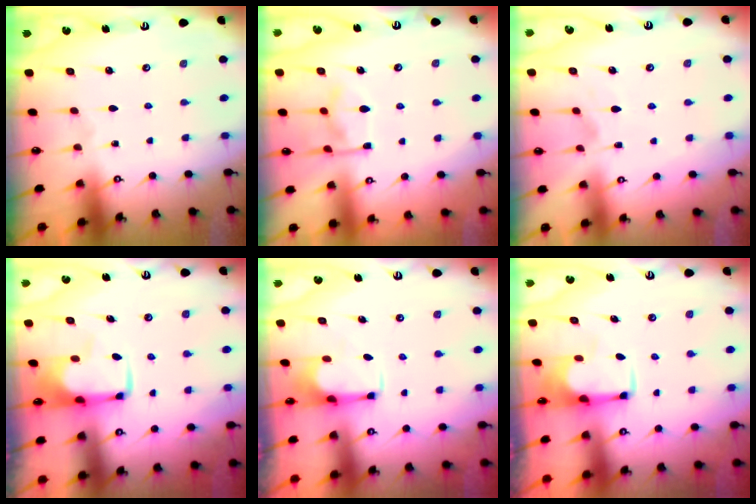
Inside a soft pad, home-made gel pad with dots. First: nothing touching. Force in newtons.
{"total": 8.1, "press": 8.0, "slide": 1.4}
{"total": 2.4, "press": 2.1, "slide": 1.2}
{"total": 1.7, "press": 1.6, "slide": 0.5}
{"total": 2.8, "press": 2.6, "slide": 0.8}
{"total": 1.9, "press": 1.6, "slide": 1.0}